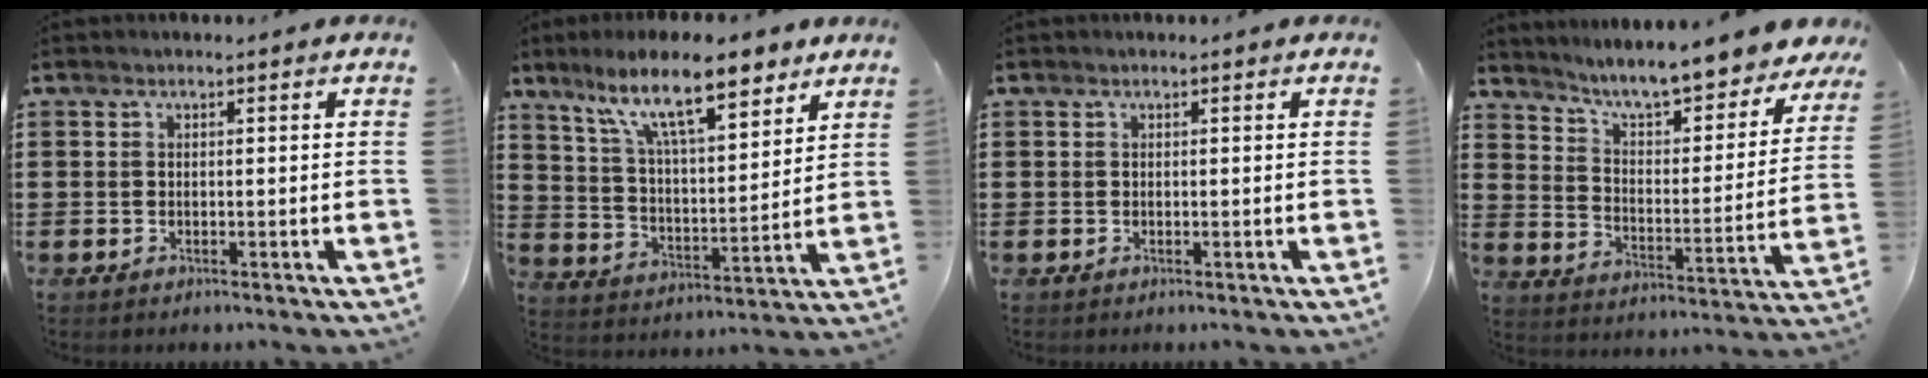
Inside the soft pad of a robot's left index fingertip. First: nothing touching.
{"total": 13.6, "force": [9.8, 3.2, 8.9], "torque": [-0.187, -0.025, 0.171]}
{"total": 0.0}
{"total": 7.5, "force": [6.9, -0.1, 2.7], "torque": [-0.081, -0.052, 0.115]}